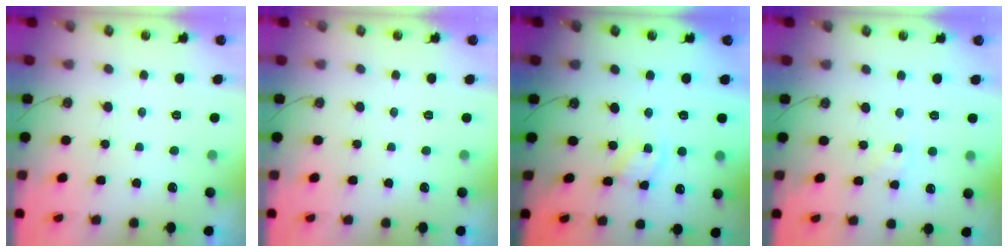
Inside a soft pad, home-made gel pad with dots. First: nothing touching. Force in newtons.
{"total": 0.0}
{"total": 2.2, "press": 2.2, "slide": 0.3}
{"total": 1.4, "press": 1.4, "slide": 0.3}